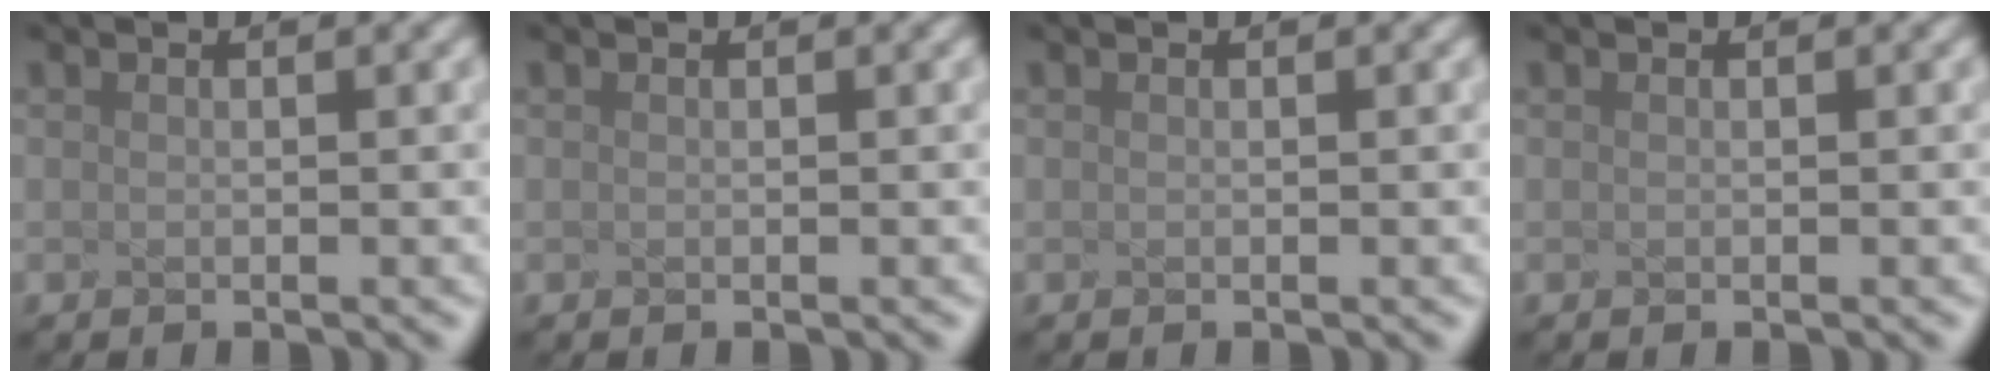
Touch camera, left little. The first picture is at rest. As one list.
[{"total": 0.0}, {"total": 0.0}, {"total": 0.0}]